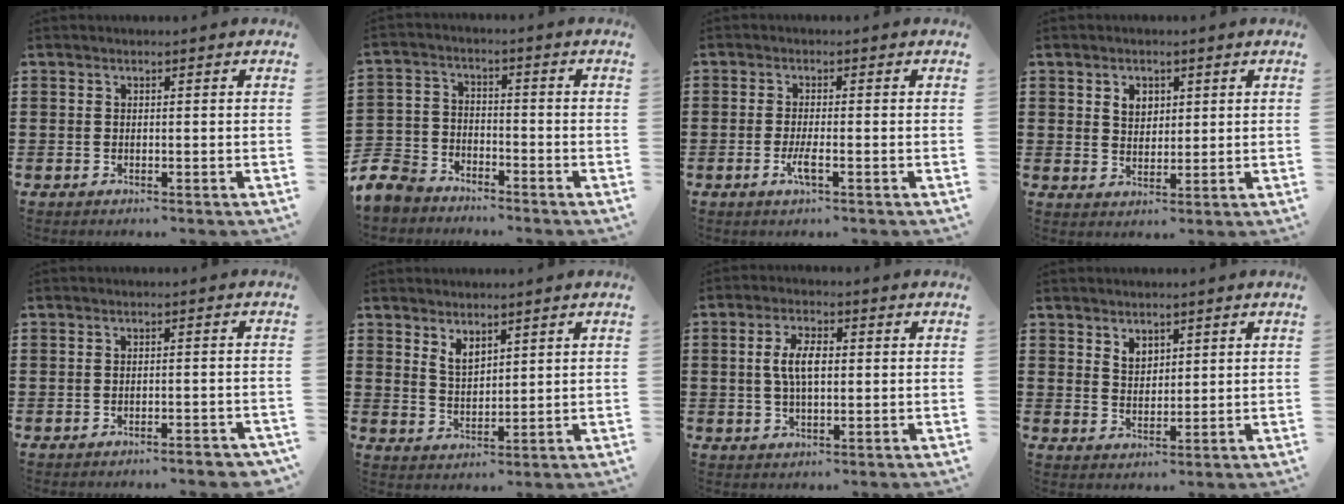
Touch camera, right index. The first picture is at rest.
{"total": 6.5, "force": [-6.1, 2.1, 0.9], "torque": [-0.044, 0.006, -0.128]}
{"total": 2.9, "force": [-1.2, 0.4, 2.6], "torque": [-0.058, -0.008, -0.025]}
{"total": 3.2, "force": [1.4, 2.4, 1.5], "torque": [-0.039, 0.010, 0.025]}
{"total": 2.1, "force": [-1.9, 0.0, 0.8], "torque": [-0.015, 0.000, -0.037]}
{"total": 3.4, "force": [2.5, 1.8, 1.4], "torque": [-0.035, 0.006, 0.047]}
{"total": 5.5, "force": [0.4, 2.4, 5.0], "torque": [-0.099, 0.010, 0.005]}
{"total": 2.9, "force": [2.0, 1.9, 0.8], "torque": [-0.023, 0.006, 0.038]}